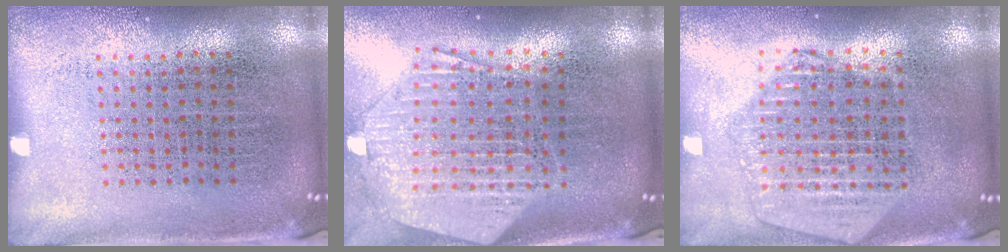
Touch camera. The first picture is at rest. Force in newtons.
{"total": 2.7, "press": 2.2, "slide": 1.6}
{"total": 2.2, "press": 1.9, "slide": 0.9}